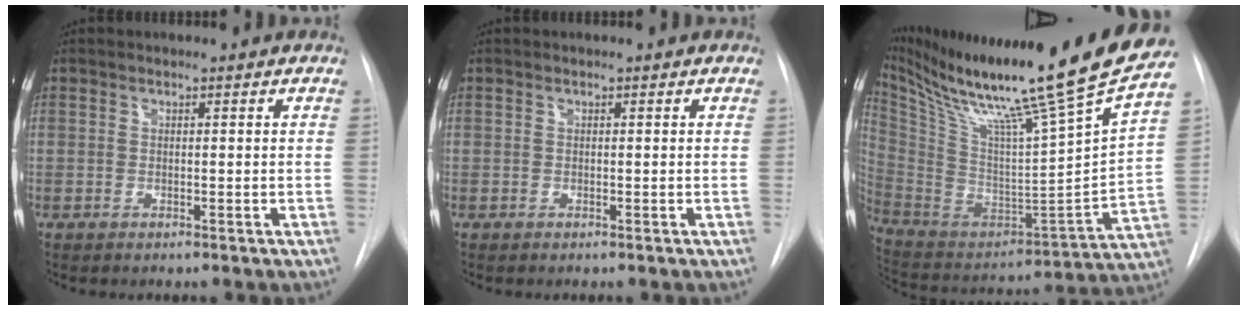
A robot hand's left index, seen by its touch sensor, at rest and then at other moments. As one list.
[{"total": 0.0}, {"total": 31.9, "force": [24.9, -1.4, 20.0], "torque": [-0.357, -0.081, 0.384]}]